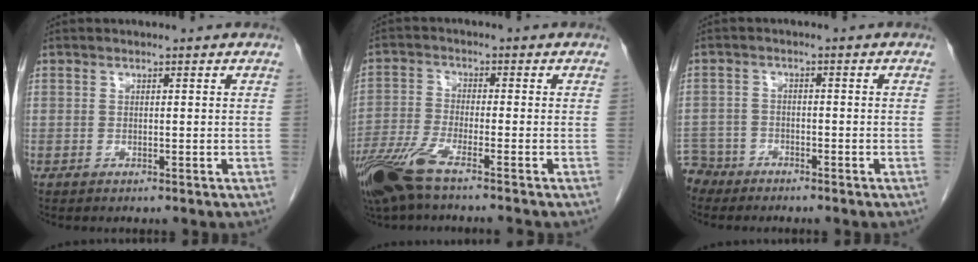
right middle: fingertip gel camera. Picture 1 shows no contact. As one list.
[{"total": 9.1, "force": [-6.7, 0.5, 6.1], "torque": [-0.125, -0.025, -0.129]}, {"total": 5.0, "force": [-4.3, 2.4, -0.6], "torque": [0.019, -0.001, -0.085]}]